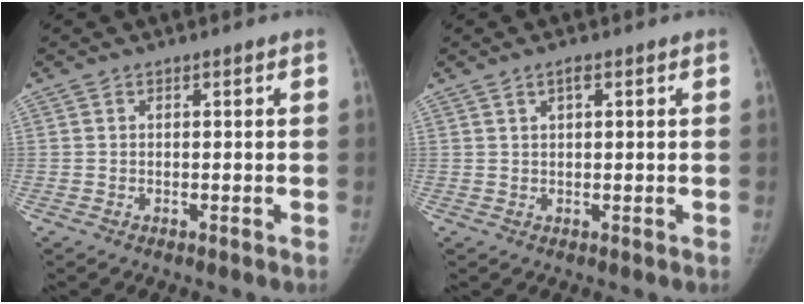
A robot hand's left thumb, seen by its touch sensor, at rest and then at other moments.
{"total": 1.7, "force": [0.9, 0.5, 1.3], "torque": [-0.022, 0.002, 0.014]}